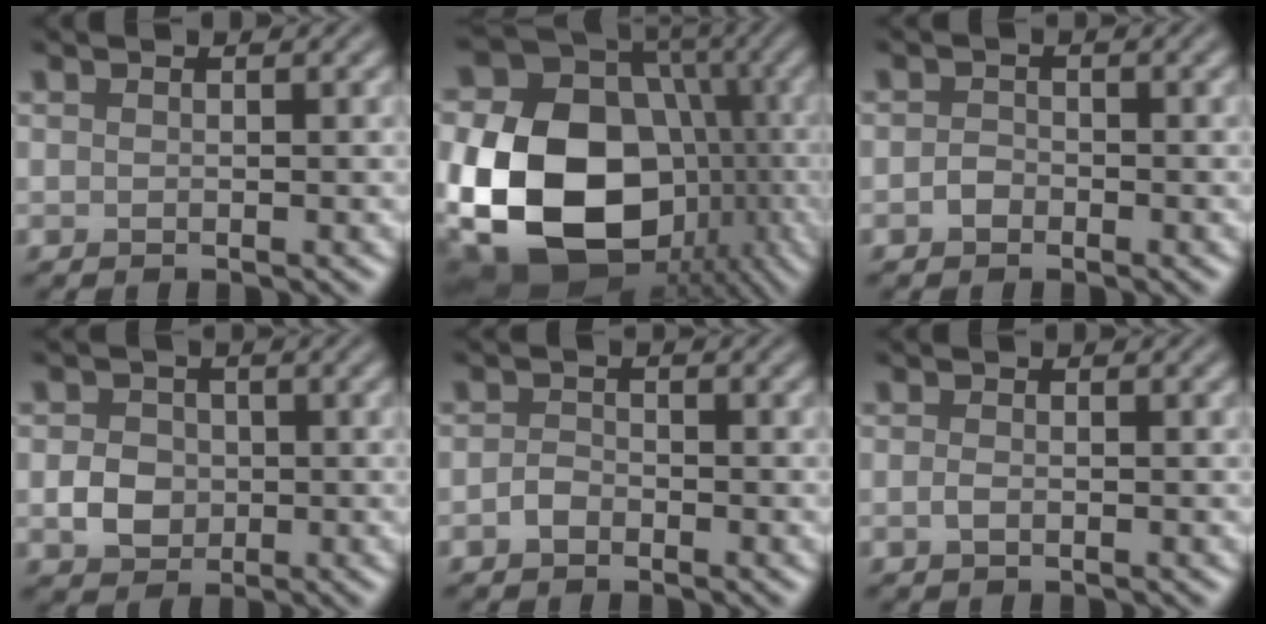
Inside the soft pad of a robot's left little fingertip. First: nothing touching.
{"total": 20.5, "force": [-4.5, 16.2, 11.7], "torque": [-0.226, -0.031, -0.069]}
{"total": 1.1, "force": [-0.5, 0.8, 0.4], "torque": [-0.009, 0.000, -0.012]}
{"total": 2.8, "force": [-0.3, 2.4, 1.4], "torque": [-0.024, 0.000, -0.009]}
{"total": 1.2, "force": [-0.7, 0.8, 0.6], "torque": [-0.011, 0.002, -0.016]}
{"total": 0.7, "force": [-0.3, 0.3, 0.6], "torque": [-0.015, -0.002, -0.006]}